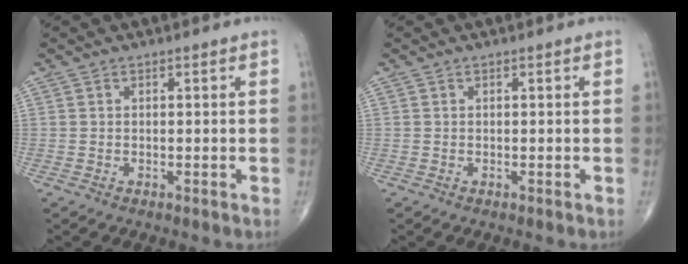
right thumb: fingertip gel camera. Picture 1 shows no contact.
{"total": 0.0}